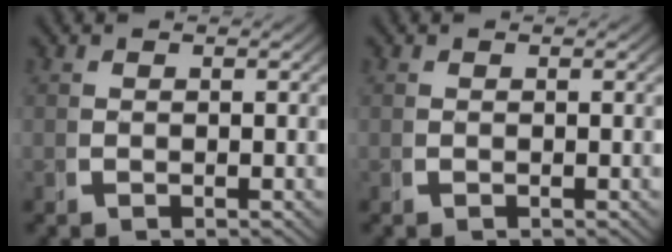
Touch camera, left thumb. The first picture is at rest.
{"total": 0.0}